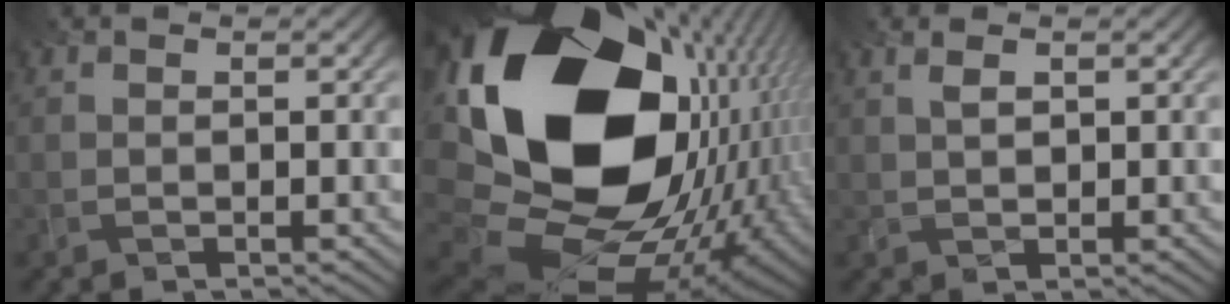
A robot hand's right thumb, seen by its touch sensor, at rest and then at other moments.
{"total": 24.1, "force": [3.5, 16.8, 17.0], "torque": [-0.351, -0.044, 0.077]}
{"total": 1.8, "force": [0.7, 0.9, 1.4], "torque": [-0.033, 0.002, 0.017]}